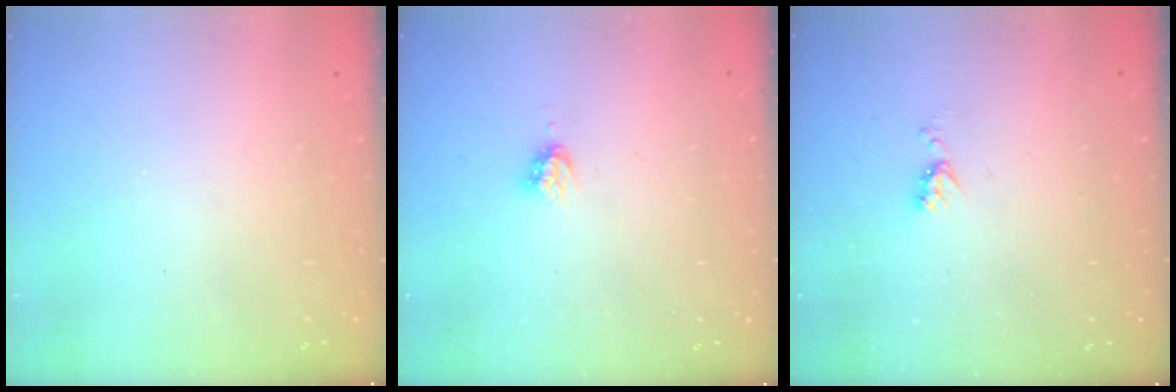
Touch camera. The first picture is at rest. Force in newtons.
{"total": 3.6, "press": 3.6, "slide": 0.2}
{"total": 4.3, "press": 4.3, "slide": 0.7}